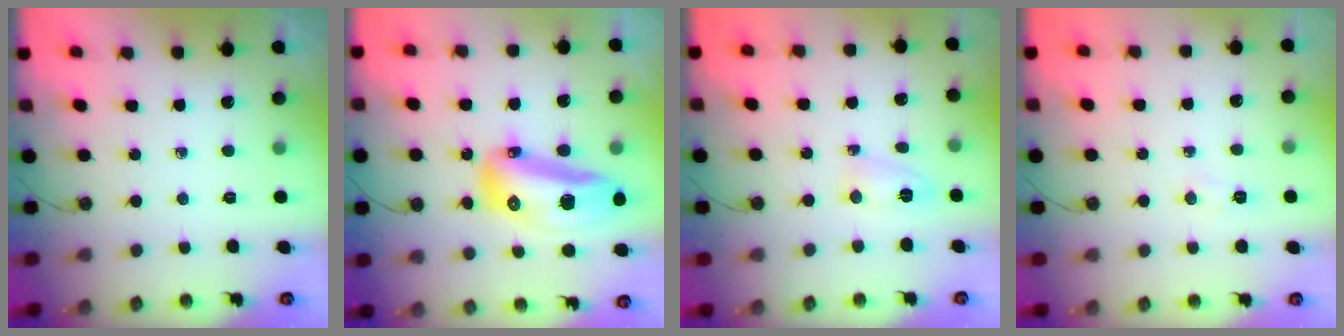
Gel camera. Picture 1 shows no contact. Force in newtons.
{"total": 28.5, "press": 22.7, "slide": 17.3}
{"total": 3.9, "press": 3.6, "slide": 1.6}
{"total": 4.6, "press": 4.5, "slide": 0.8}